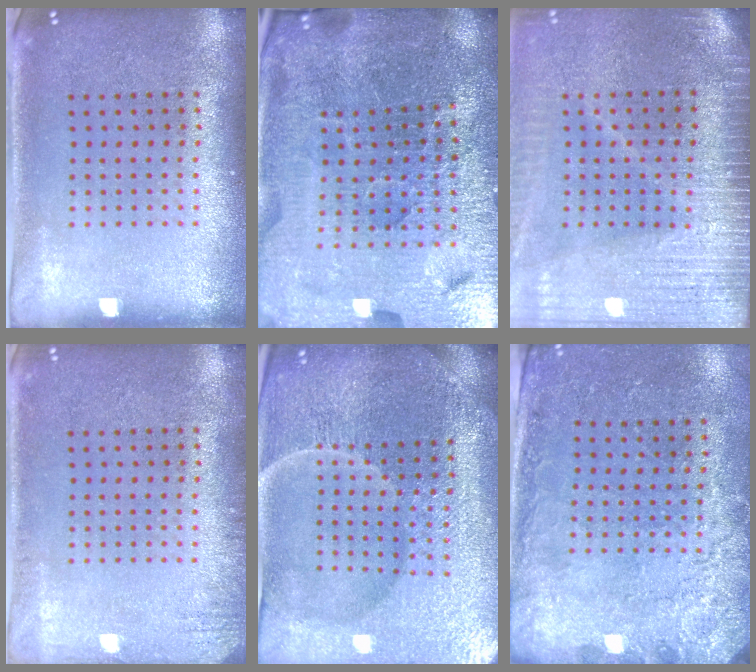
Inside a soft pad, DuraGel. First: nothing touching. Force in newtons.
{"total": 5.6, "press": 5.2, "slide": 2.1}
{"total": 3.7, "press": 3.1, "slide": 1.9}
{"total": 1.5, "press": 1.5, "slide": 0.2}
{"total": 5.9, "press": 5.4, "slide": 2.3}
{"total": 2.6, "press": 2.3, "slide": 1.2}